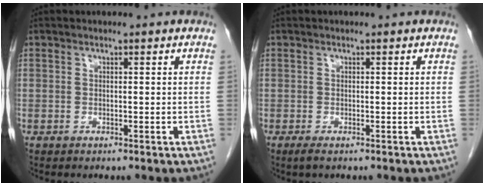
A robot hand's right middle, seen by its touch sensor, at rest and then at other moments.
{"total": 1.2, "force": [-0.8, 0.2, 0.8], "torque": [-0.017, -0.003, -0.014]}